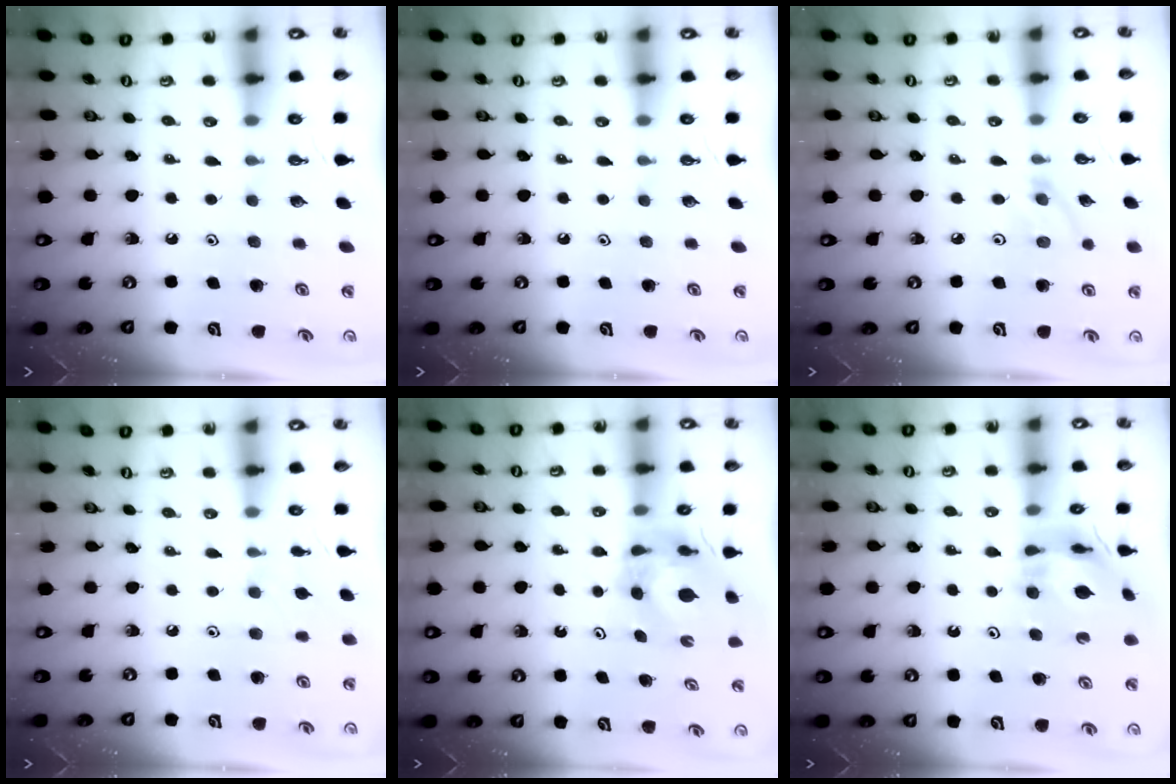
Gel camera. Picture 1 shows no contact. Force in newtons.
{"total": 0.0}
{"total": 3.8, "press": 3.8, "slide": 0.4}
{"total": 5.2, "press": 5.1, "slide": 0.8}
{"total": 6.4, "press": 6.4, "slide": 0.6}
{"total": 12.1, "press": 12.0, "slide": 1.2}